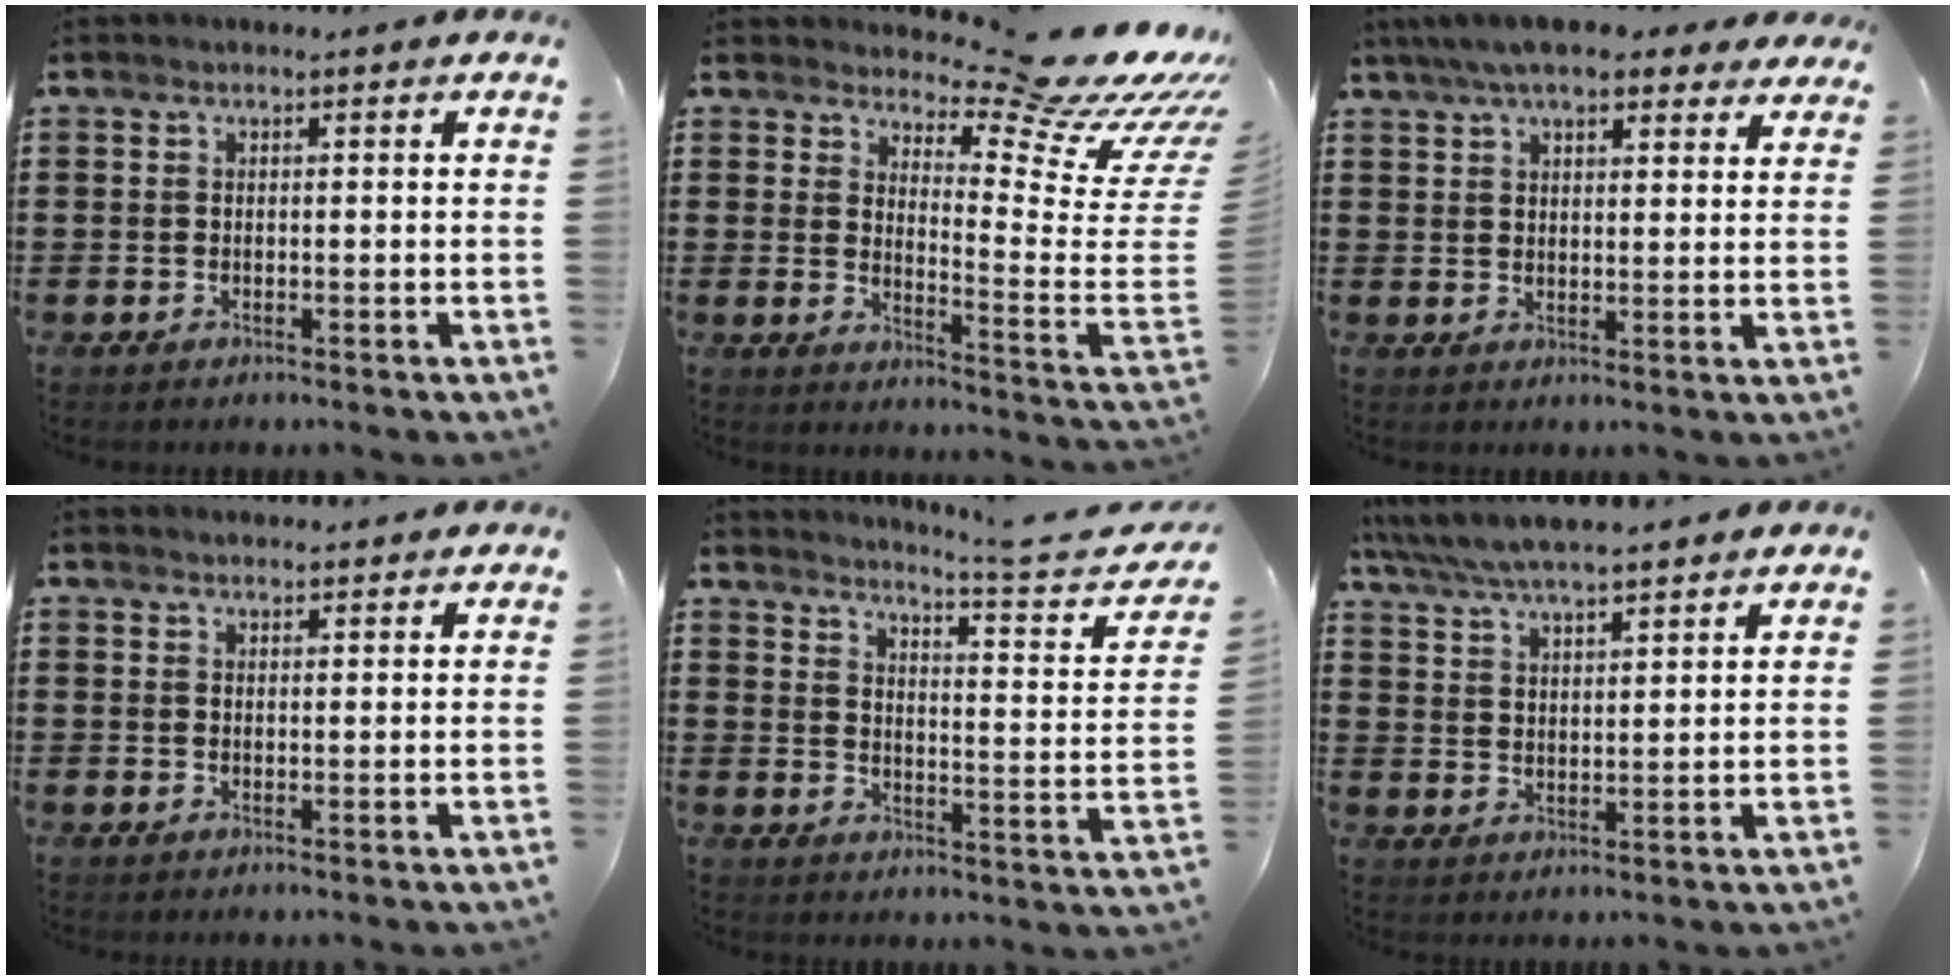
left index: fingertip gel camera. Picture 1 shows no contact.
{"total": 12.3, "force": [10.3, 1.3, 6.6], "torque": [-0.102, -0.092, 0.165]}
{"total": 7.6, "force": [6.3, 1.7, 3.9], "torque": [-0.084, -0.008, 0.115]}
{"total": 1.5, "force": [1.5, 0.2, -0.1], "torque": [-0.002, 0.002, 0.029]}
{"total": 4.7, "force": [4.0, -0.9, 2.3], "torque": [-0.042, -0.041, 0.053]}
{"total": 5.5, "force": [5.2, 0.5, 1.8], "torque": [-0.055, -0.020, 0.092]}